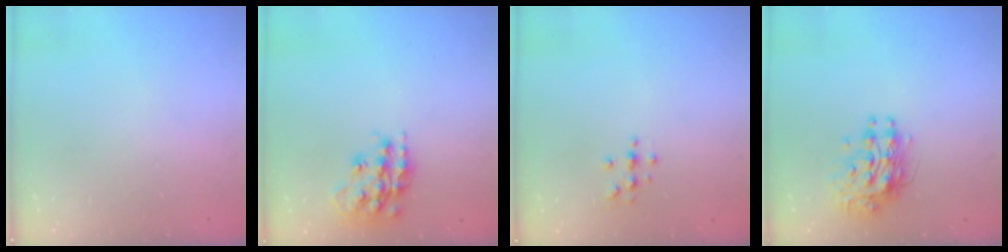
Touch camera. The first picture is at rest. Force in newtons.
{"total": 17.3, "press": 17.3, "slide": 1.2}
{"total": 4.0, "press": 3.9, "slide": 0.5}
{"total": 9.7, "press": 9.6, "slide": 0.9}